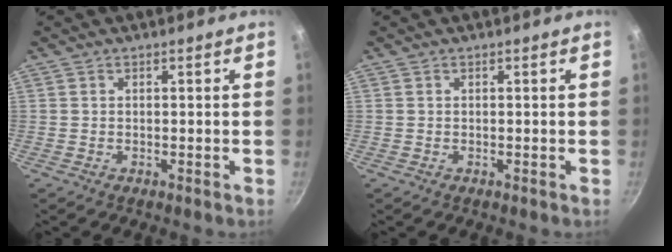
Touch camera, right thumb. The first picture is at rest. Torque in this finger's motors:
{"motor_torque": [-0.75, 0.38, -0.26, 0.11, 0.05]}